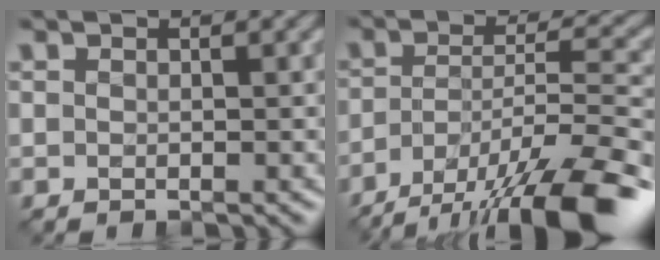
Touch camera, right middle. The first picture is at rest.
{"total": 12.4, "force": [-8.6, 3.5, 8.1], "torque": [-0.149, -0.008, -0.144]}